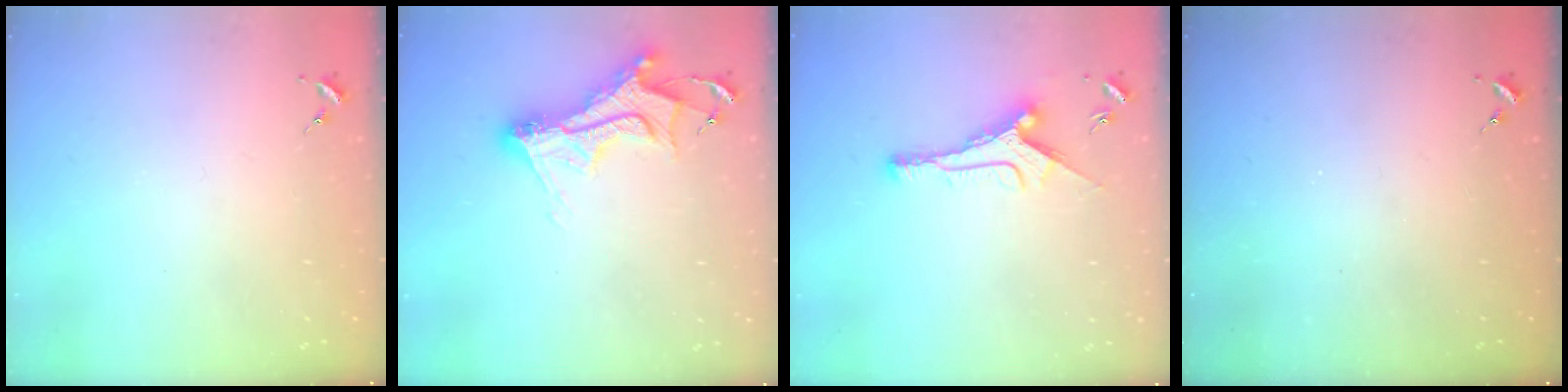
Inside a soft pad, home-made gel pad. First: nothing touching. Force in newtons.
{"total": 12.5, "press": 12.4, "slide": 1.1}
{"total": 10.6, "press": 10.6, "slide": 0.3}
{"total": 0.0}